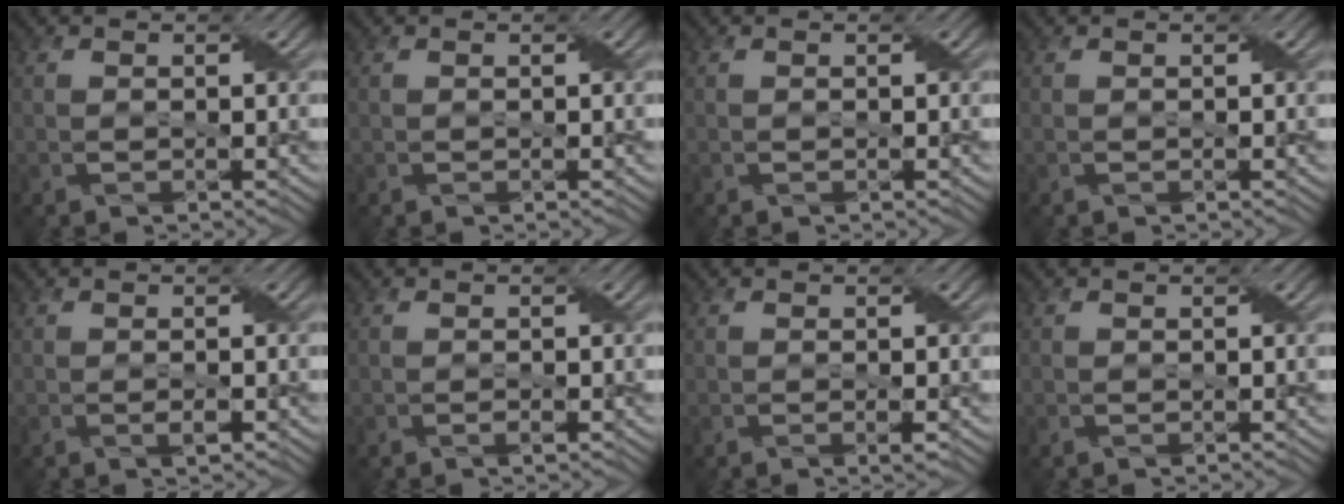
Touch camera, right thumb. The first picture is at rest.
{"total": 0.0}
{"total": 0.0}
{"total": 0.0}
{"total": 1.0, "force": [-0.4, 0.3, 0.9], "torque": [-0.017, 0.000, -0.004]}
{"total": 0.7, "force": [-0.3, 0.1, 0.6], "torque": [-0.011, 0.001, -0.003]}
{"total": 0.8, "force": [-0.2, 0.0, 0.7], "torque": [-0.013, 0.000, -0.004]}
{"total": 0.0}